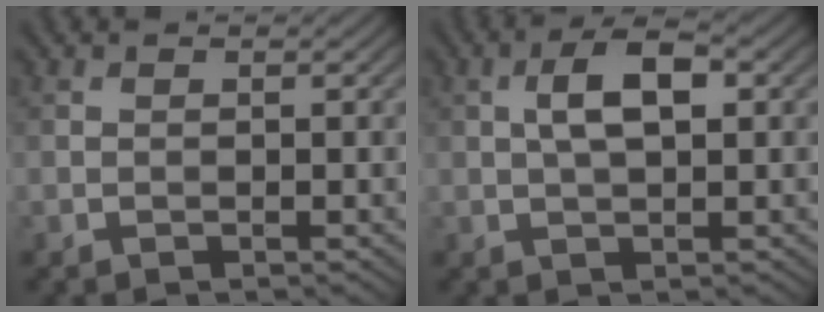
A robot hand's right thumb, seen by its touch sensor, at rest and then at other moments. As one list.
[{"total": 5.0, "force": [1.0, 2.1, 4.4], "torque": [-0.087, 0.009, 0.015]}]